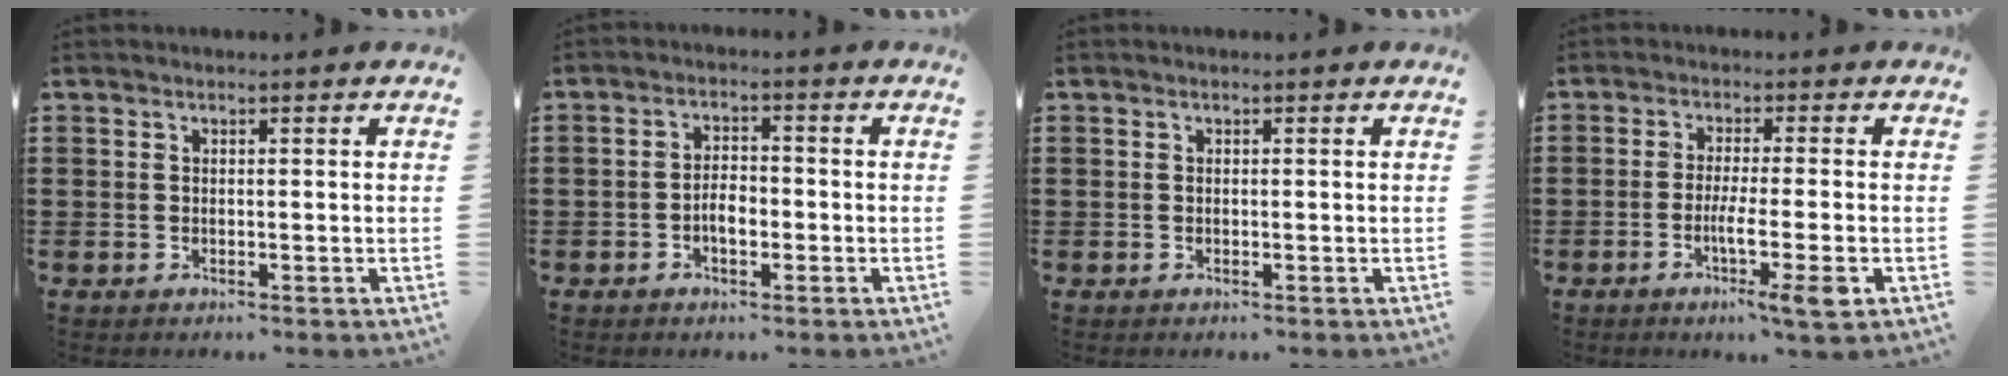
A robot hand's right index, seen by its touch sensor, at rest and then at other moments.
{"total": 3.2, "force": [-1.1, 1.5, 2.6], "torque": [-0.050, 0.006, -0.020]}
{"total": 0.0}
{"total": 6.4, "force": [-2.3, 0.1, 5.9], "torque": [-0.111, -0.017, -0.041]}